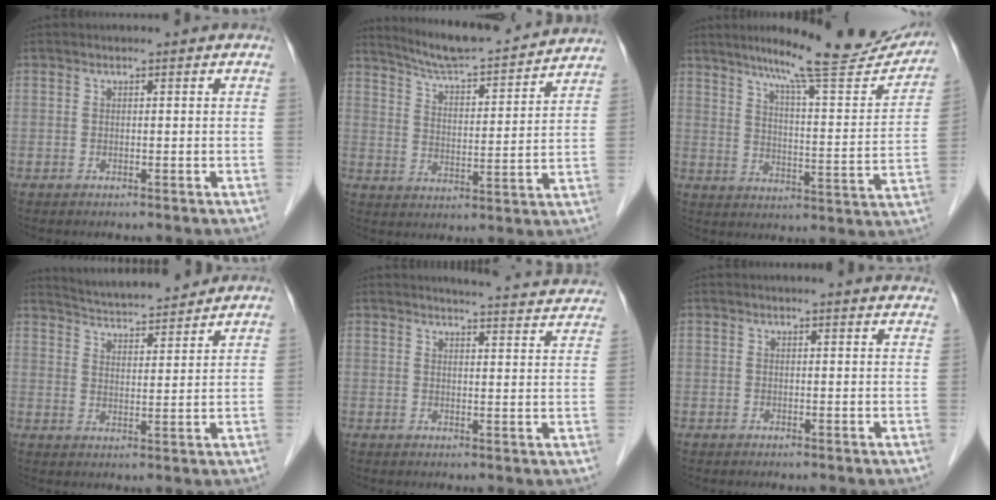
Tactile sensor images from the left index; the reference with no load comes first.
{"total": 16.5, "force": [15.5, 1.0, 5.5], "torque": [-0.091, 0.000, 0.225]}
{"total": 19.6, "force": [17.3, 1.3, 9.2], "torque": [-0.129, -0.039, 0.231]}
{"total": 11.3, "force": [10.7, 1.0, 3.4], "torque": [-0.061, 0.014, 0.166]}
{"total": 15.3, "force": [14.8, 1.0, 3.6], "torque": [-0.032, -0.040, 0.155]}
{"total": 7.5, "force": [7.2, 0.6, 2.0], "torque": [-0.014, 0.004, 0.059]}